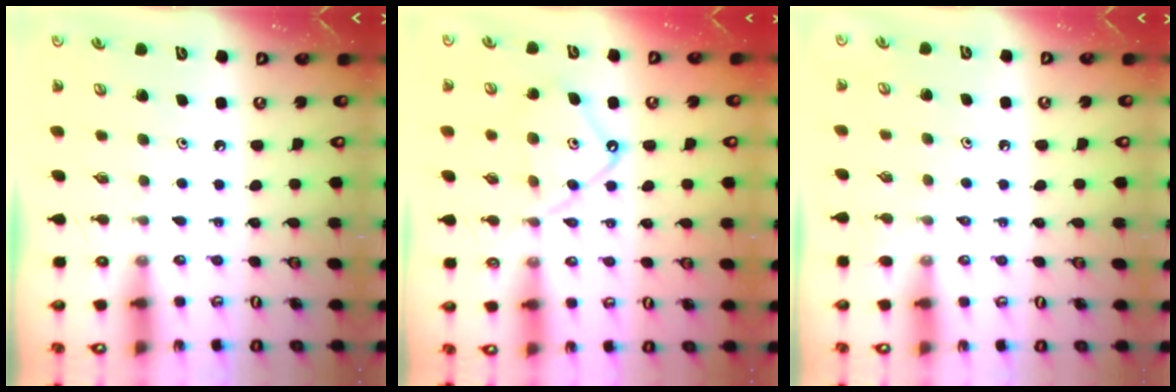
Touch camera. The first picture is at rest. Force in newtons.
{"total": 11.3, "press": 11.3, "slide": 1.1}
{"total": 4.5, "press": 4.4, "slide": 0.7}